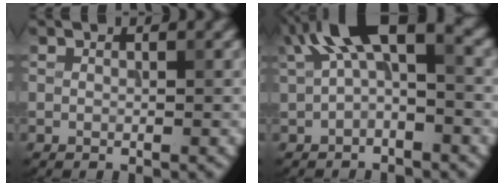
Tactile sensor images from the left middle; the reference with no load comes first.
{"total": 7.5, "force": [2.4, 3.1, 6.5], "torque": [-0.112, 0.020, 0.029]}